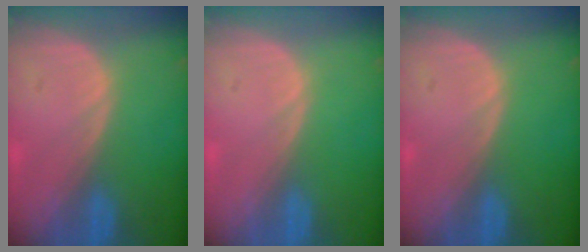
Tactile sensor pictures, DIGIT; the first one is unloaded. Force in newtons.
{"total": 0.0}
{"total": 0.0}